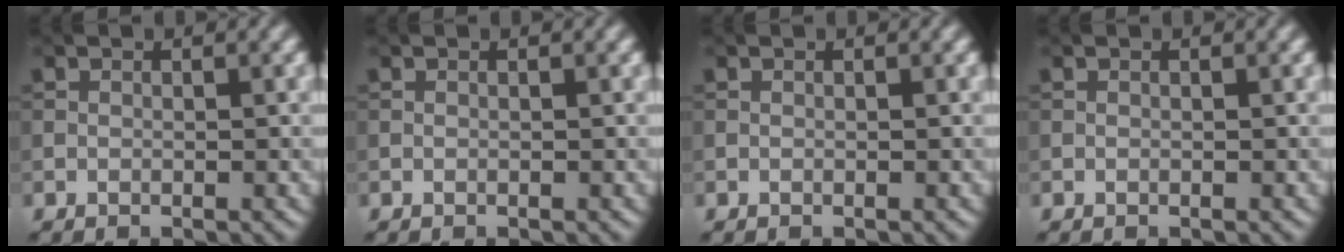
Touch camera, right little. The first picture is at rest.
{"total": 0.0}
{"total": 0.0}
{"total": 0.0}